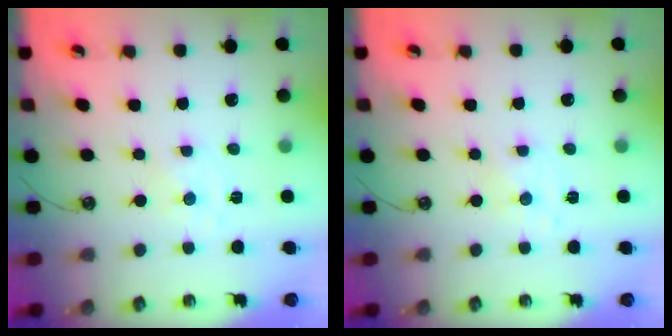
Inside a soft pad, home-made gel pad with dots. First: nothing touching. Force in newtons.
{"total": 0.8, "press": 0.8, "slide": 0.2}